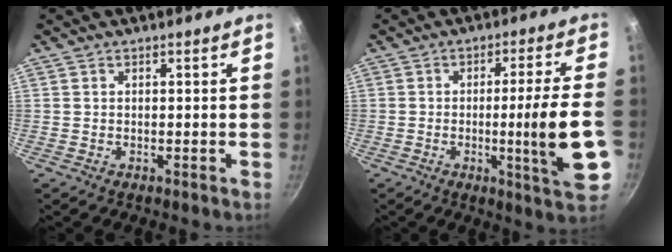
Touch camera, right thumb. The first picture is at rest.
{"total": 13.3, "force": [-2.7, 0.5, 13.0], "torque": [-0.187, 0.001, -0.038]}